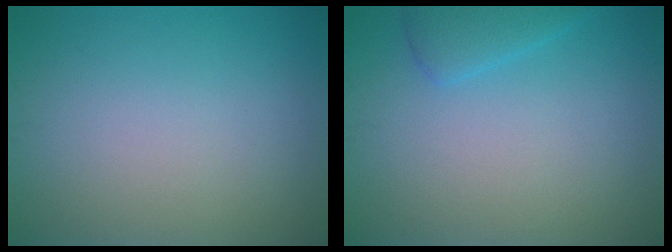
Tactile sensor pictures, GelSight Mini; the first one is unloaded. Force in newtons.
{"total": 2.0, "press": 2.0, "slide": 0.2}